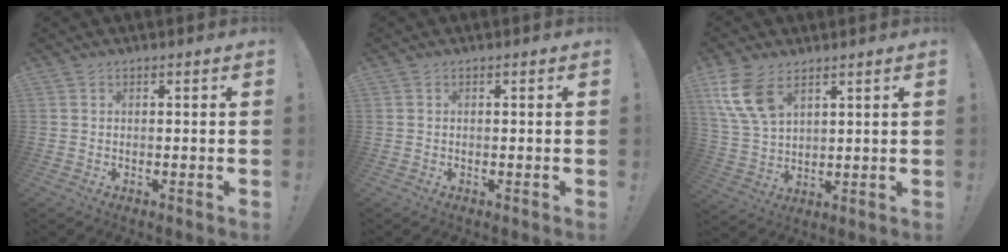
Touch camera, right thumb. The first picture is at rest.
{"total": 0.0}
{"total": 11.3, "force": [6.3, 6.3, 6.9], "torque": [-0.143, -0.023, 0.123]}